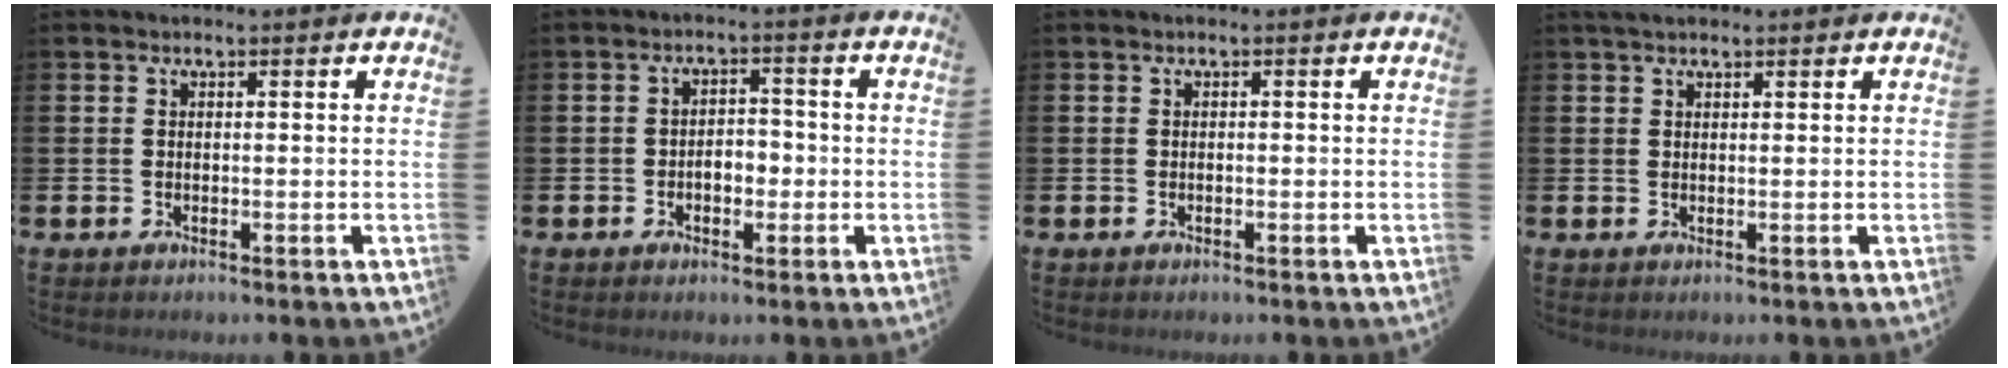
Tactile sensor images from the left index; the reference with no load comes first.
{"total": 2.7, "force": [-0.9, 1.9, 1.6], "torque": [-0.023, 0.003, -0.024]}
{"total": 0.0}
{"total": 1.7, "force": [1.5, 0.6, 0.6], "torque": [-0.006, 0.005, 0.025]}